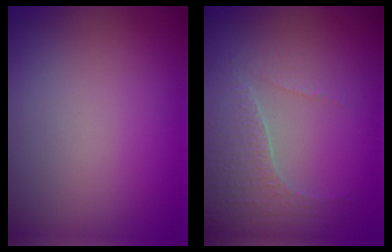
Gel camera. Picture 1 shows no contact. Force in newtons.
{"total": 4.2, "press": 3.0, "slide": 2.8}